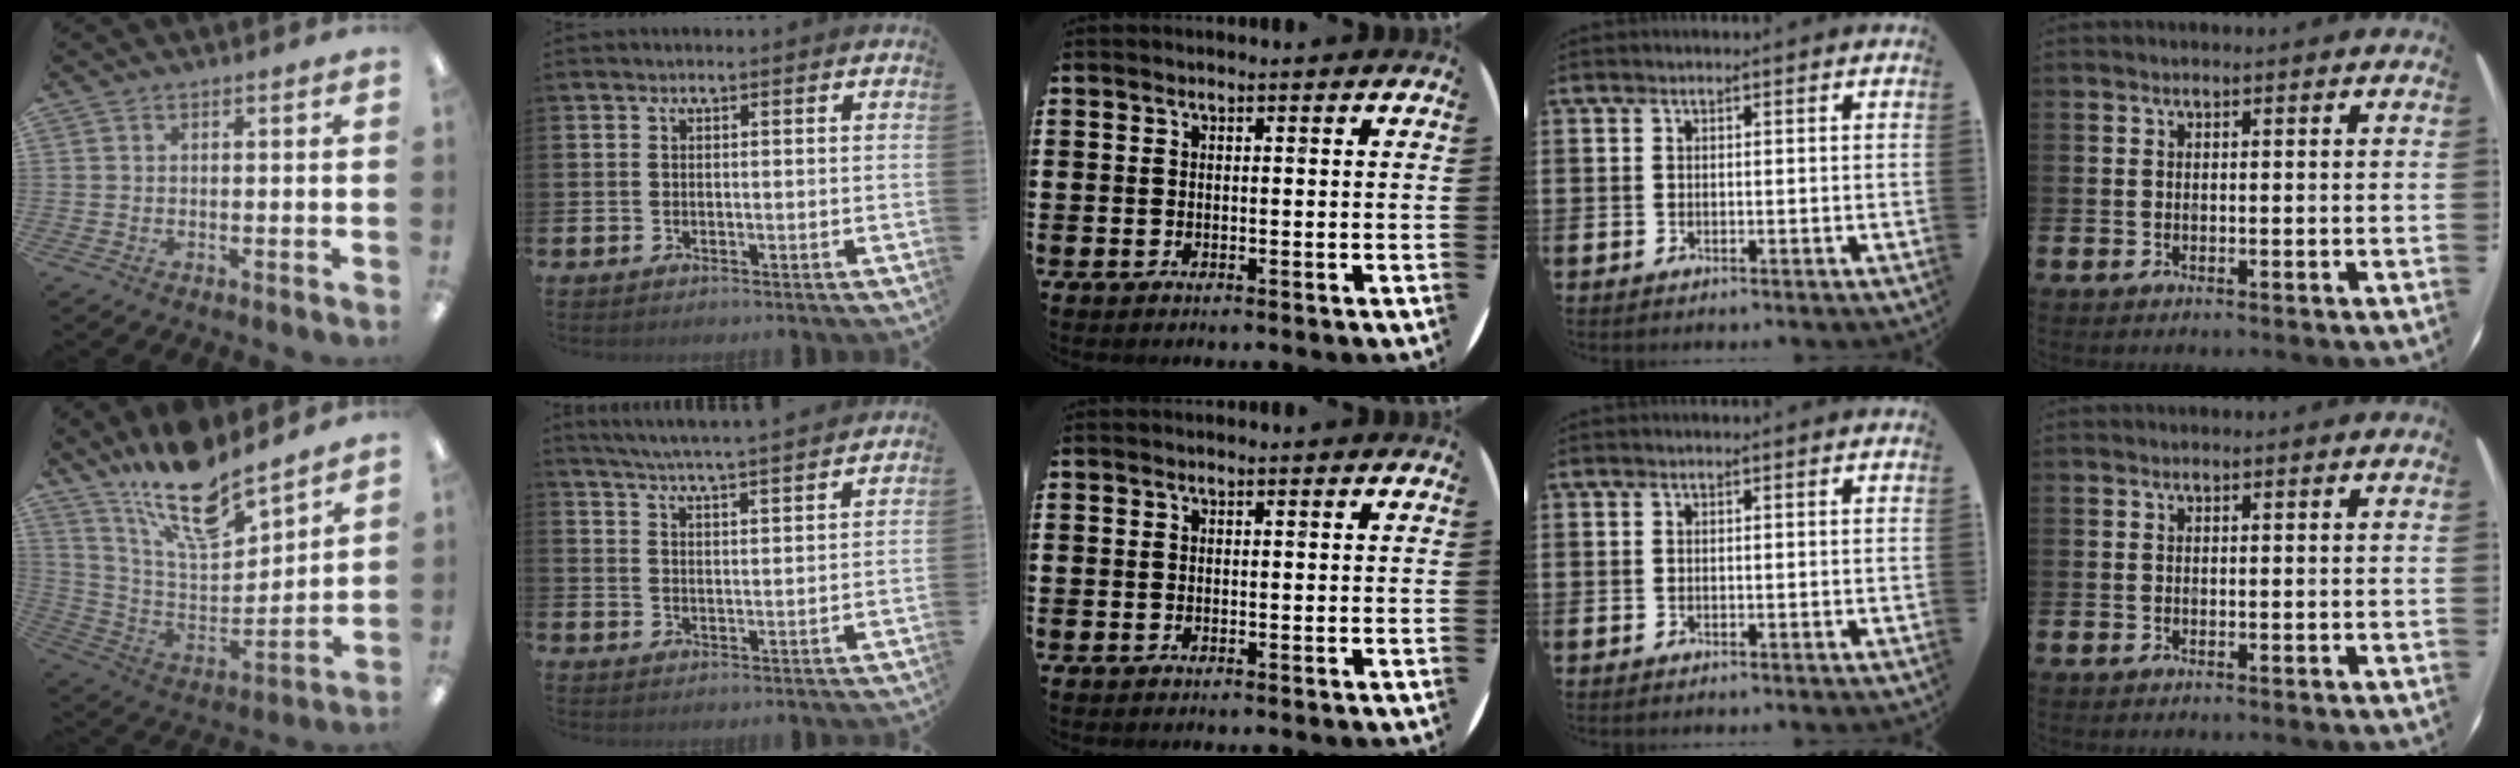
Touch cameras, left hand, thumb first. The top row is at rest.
{"thumb": {"total": 18.5, "force": [15.1, 5.2, 9.3], "torque": [-0.170, -0.103, 0.262]}, "index": {"total": 5.5, "force": [5.4, -0.7, 1.0], "torque": [-0.043, -0.035, 0.095]}}